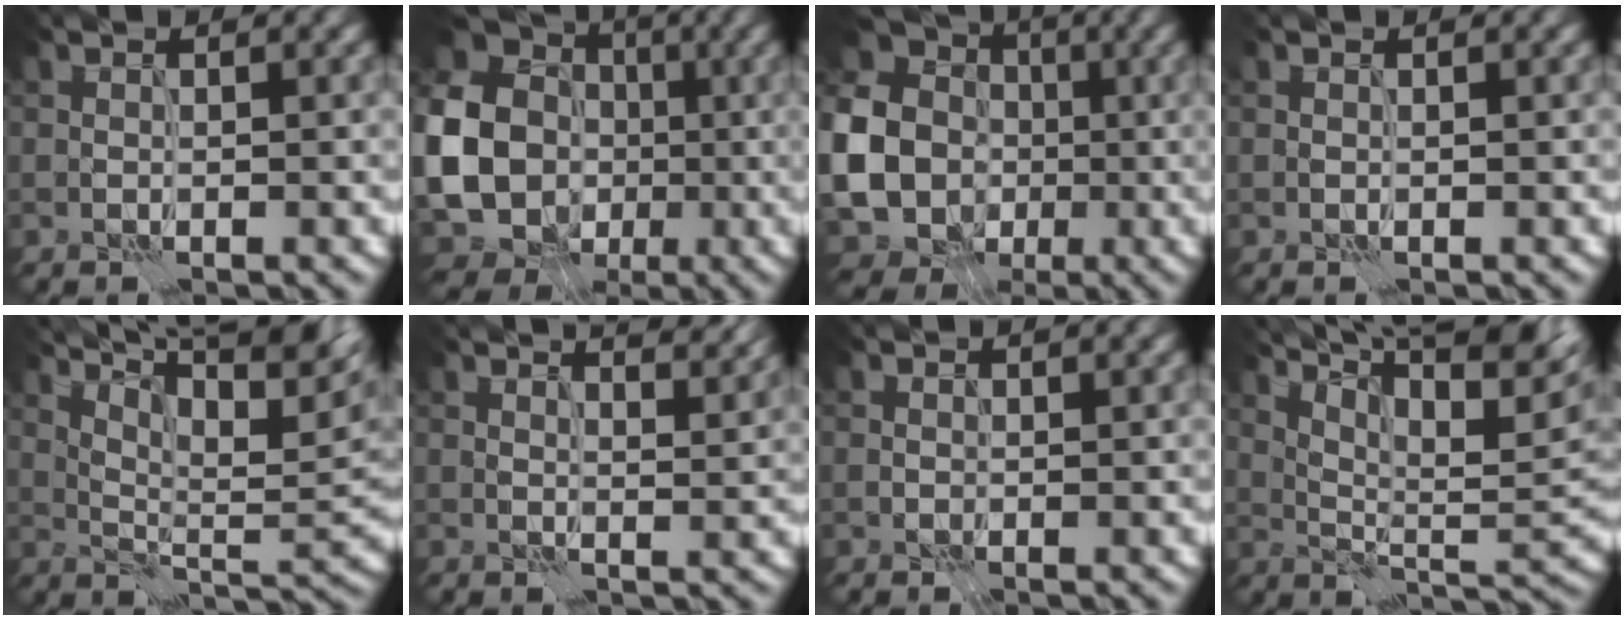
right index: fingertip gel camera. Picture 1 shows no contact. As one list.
[{"total": 20.8, "force": [-0.6, 19.2, 7.9], "torque": [-0.214, 0.003, -0.051]}, {"total": 18.4, "force": [-1.2, 16.8, 7.4], "torque": [-0.206, -0.003, -0.058]}, {"total": 0.0}, {"total": 11.9, "force": [6.7, 3.6, 9.2], "torque": [-0.151, 0.017, 0.095]}, {"total": 5.8, "force": [4.5, 1.9, 3.1], "torque": [-0.024, 0.027, 0.034]}, {"total": 0.0}, {"total": 12.7, "force": [7.2, 3.8, 9.8], "torque": [-0.158, 0.019, 0.101]}]